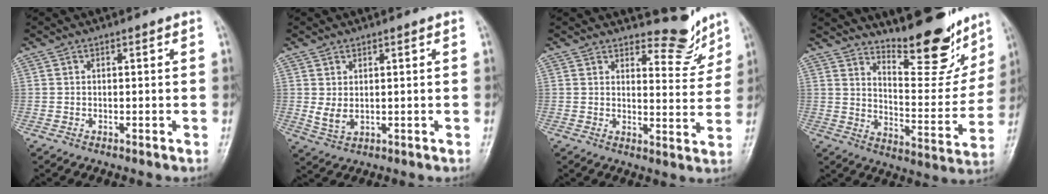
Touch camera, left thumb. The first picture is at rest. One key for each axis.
{"total": 3.6, "fx": 0.5, "fy": 2.2, "fz": 2.7, "tx": -0.050, "ty": -0.008, "tz": 0.017}
{"total": 6.8, "fx": 6.2, "fy": 2.5, "fz": 1.5, "tx": 0.005, "ty": -0.060, "tz": 0.082}
{"total": 17.0, "fx": 14.0, "fy": 5.0, "fz": 8.2, "tx": -0.073, "ty": -0.113, "tz": 0.204}